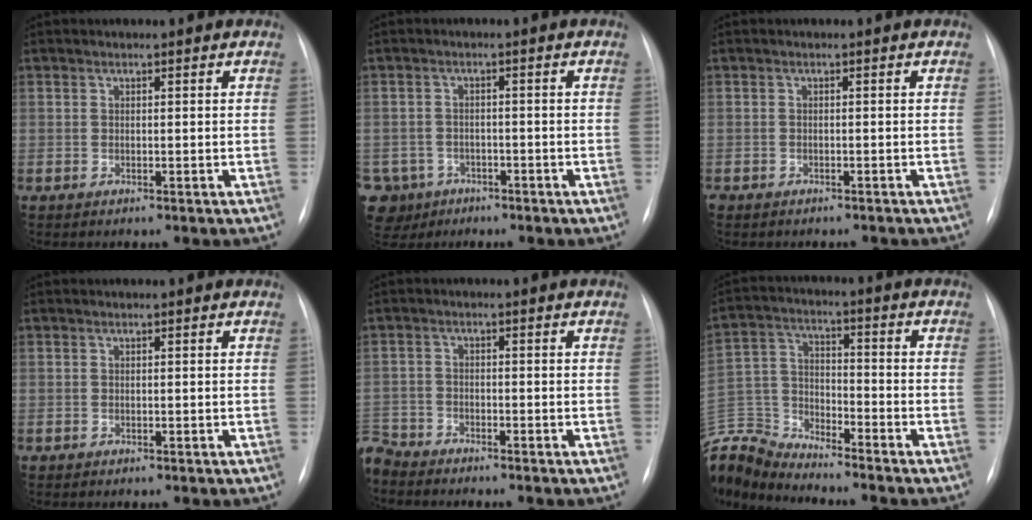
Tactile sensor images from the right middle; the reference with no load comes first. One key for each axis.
{"total": 8.7, "fx": -4.5, "fy": 7.3, "fz": 1.2, "tx": -0.047, "ty": 0.011, "tz": -0.067}
{"total": 3.6, "fx": -3.1, "fy": 1.6, "fz": 0.9, "tx": -0.009, "ty": -0.001, "tz": -0.040}
{"total": 0.0}
{"total": 5.5, "fx": -5.3, "fy": 1.4, "fz": 0.4, "tx": -0.004, "ty": -0.014, "tz": -0.105}
{"total": 13.7, "fx": -13.5, "fy": 1.2, "fz": 2.0, "tx": -0.050, "ty": 0.031, "tz": -0.260}